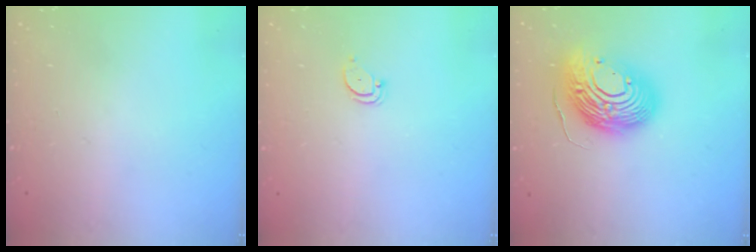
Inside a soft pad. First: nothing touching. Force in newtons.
{"total": 2.6, "press": 2.6, "slide": 0.1}
{"total": 17.4, "press": 17.3, "slide": 1.8}